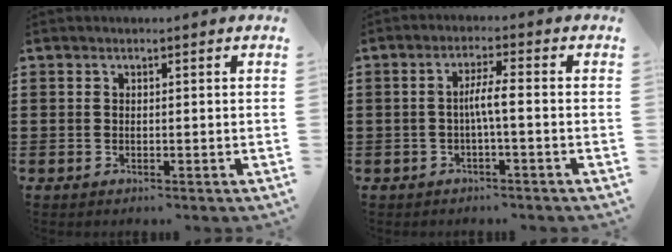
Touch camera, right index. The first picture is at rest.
{"total": 3.7, "force": [-0.6, 0.3, 3.6], "torque": [-0.066, 0.001, -0.014]}